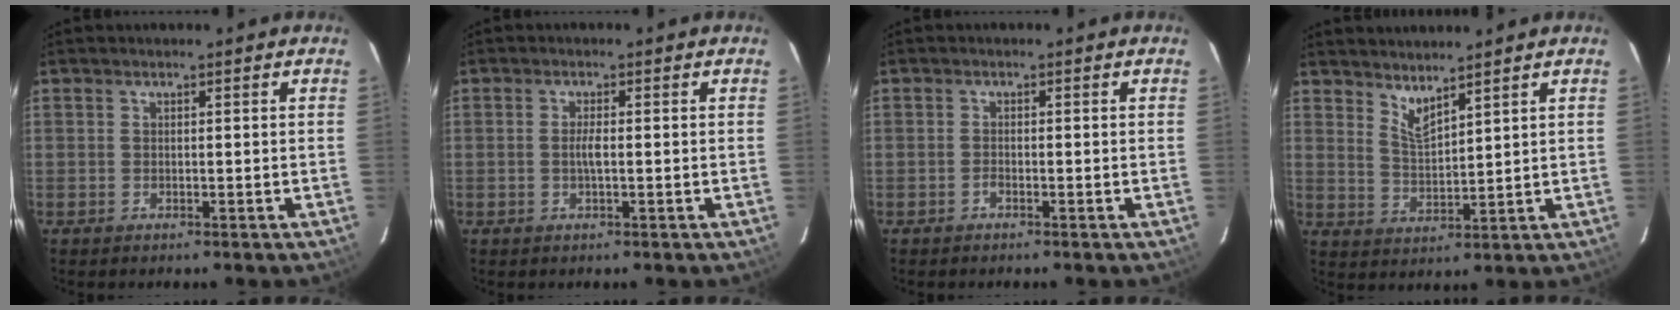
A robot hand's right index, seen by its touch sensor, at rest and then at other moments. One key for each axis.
{"total": 1.8, "fx": -0.2, "fy": 0.2, "fz": 1.8, "tx": -0.035, "ty": -0.001, "tz": -0.006}
{"total": 0.7, "fx": -0.6, "fy": 0.2, "fz": 0.3, "tx": -0.004, "ty": 0.002, "tz": -0.012}
{"total": 4.5, "fx": 3.9, "fy": 0.7, "fz": 2.2, "tx": -0.040, "ty": -0.010, "tz": 0.071}